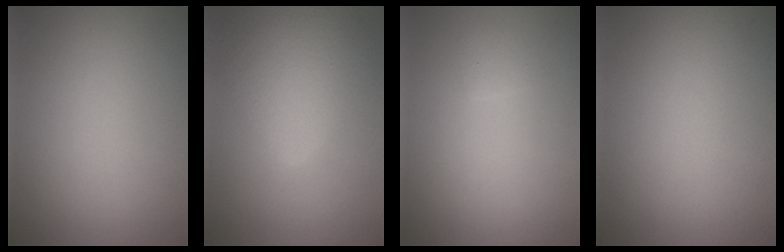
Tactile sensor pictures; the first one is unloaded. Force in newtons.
{"total": 6.3, "press": 6.2, "slide": 0.3}
{"total": 0.7, "press": 0.7, "slide": 0.1}
{"total": 0.0}